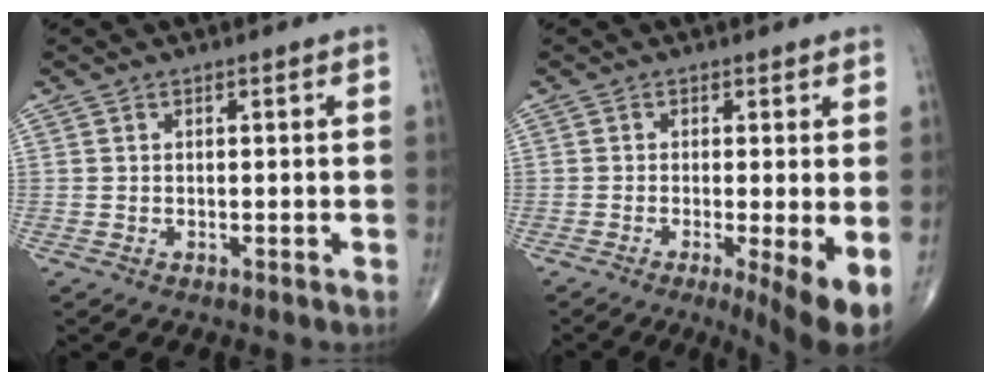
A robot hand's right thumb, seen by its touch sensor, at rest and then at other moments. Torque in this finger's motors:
{"motor_torque": [0.00, 0.51, 0.19, 0.06, 0.10]}